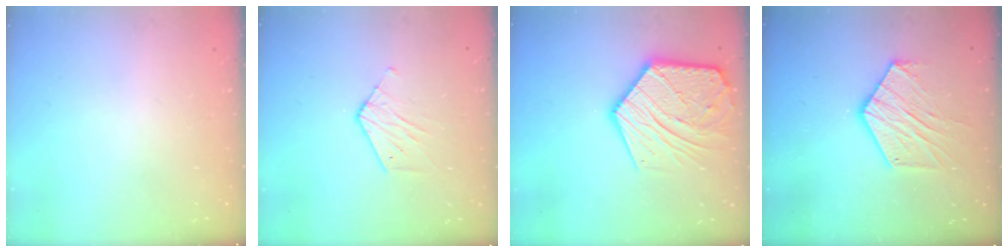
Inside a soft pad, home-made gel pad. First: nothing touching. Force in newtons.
{"total": 5.5, "press": 5.5, "slide": 0.4}
{"total": 18.6, "press": 18.6, "slide": 1.5}
{"total": 12.6, "press": 12.6, "slide": 0.7}